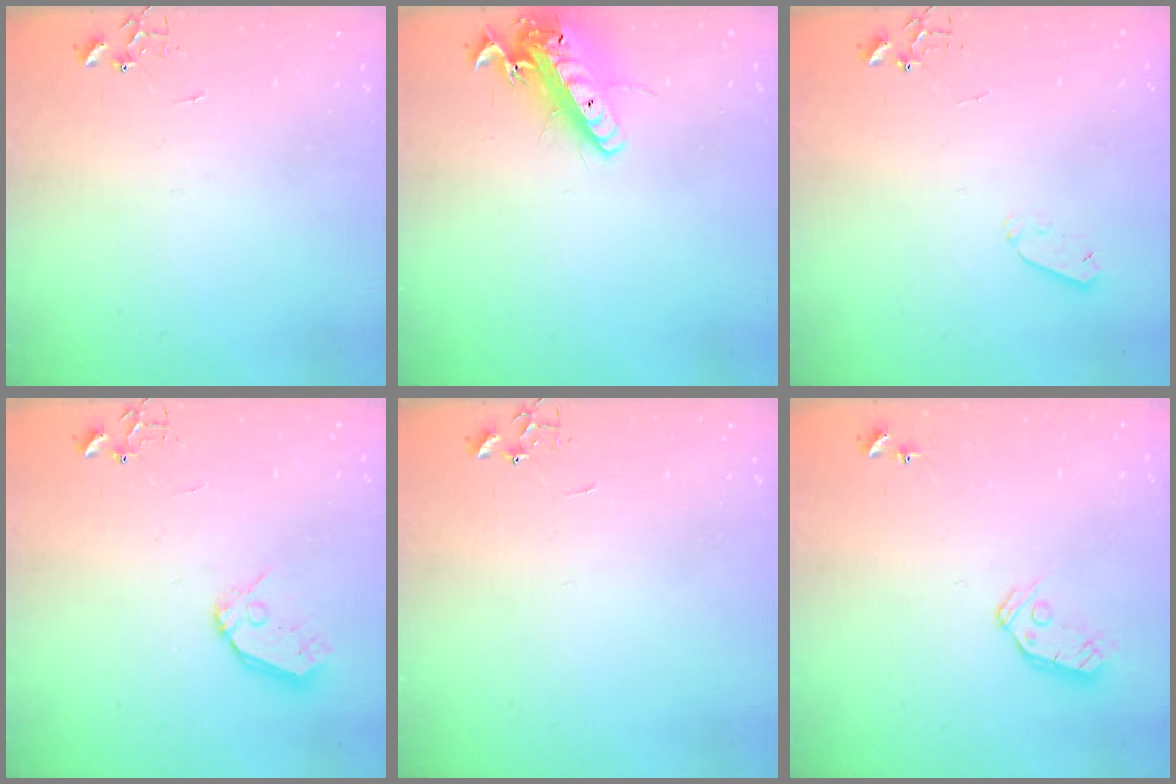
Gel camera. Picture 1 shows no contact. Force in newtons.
{"total": 15.0, "press": 14.7, "slide": 3.1}
{"total": 4.0, "press": 3.9, "slide": 0.8}
{"total": 8.6, "press": 8.6, "slide": 0.7}
{"total": 0.0}
{"total": 7.5, "press": 7.5, "slide": 0.4}